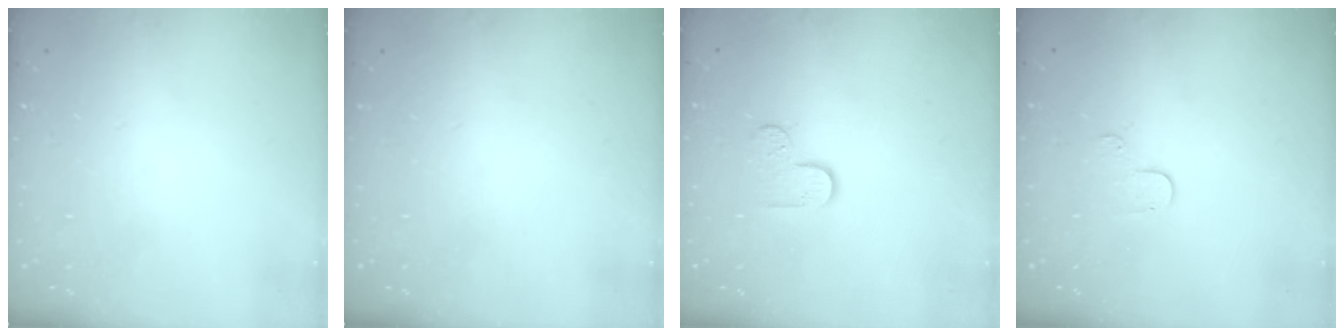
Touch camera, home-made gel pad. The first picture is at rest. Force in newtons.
{"total": 0.0}
{"total": 4.8, "press": 4.7, "slide": 0.5}
{"total": 4.1, "press": 4.1, "slide": 0.4}